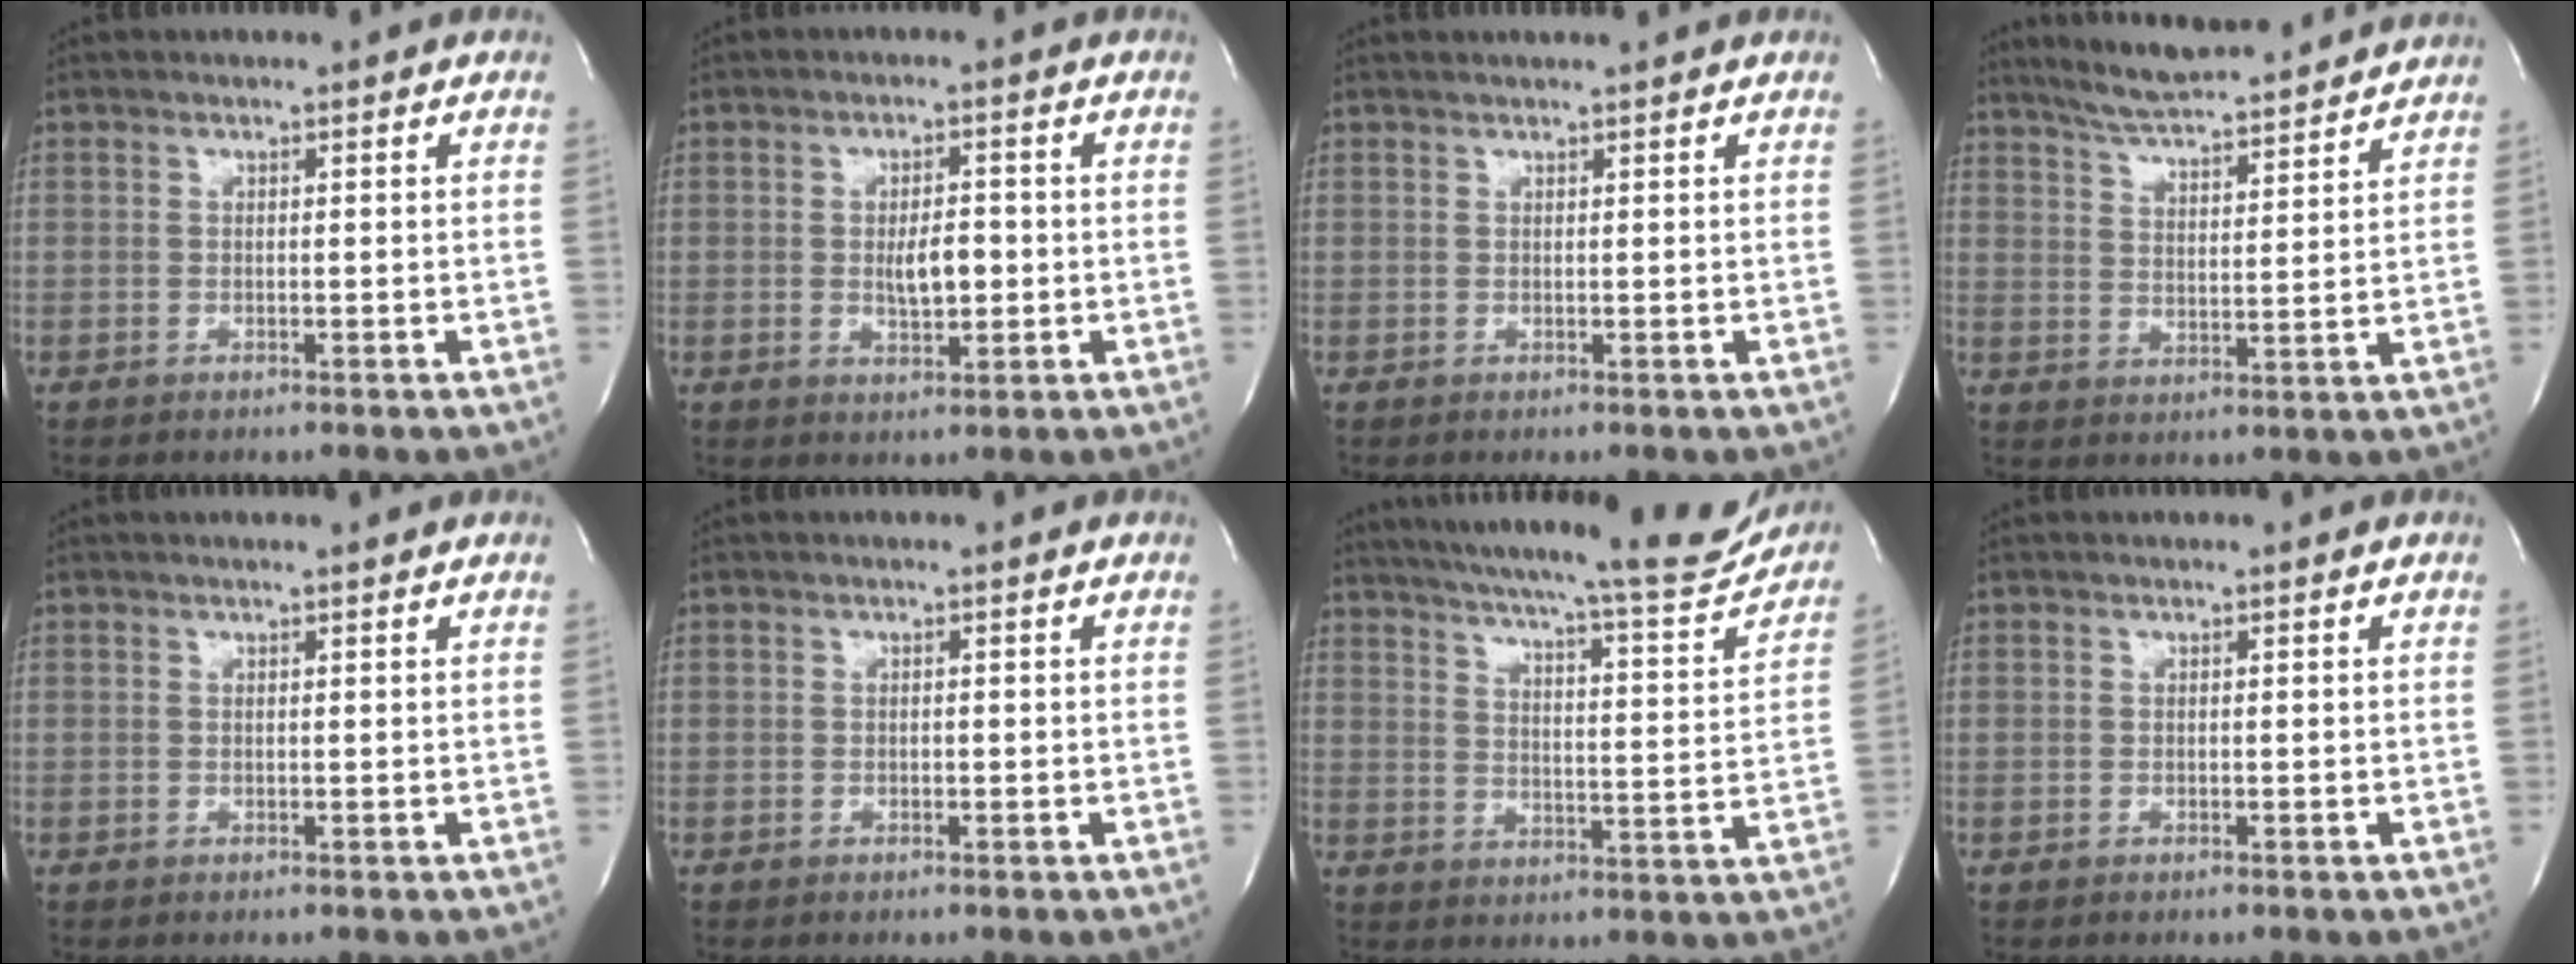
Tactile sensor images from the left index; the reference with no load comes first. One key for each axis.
{"total": 4.3, "fx": -0.7, "fy": 1.6, "fz": 3.9, "tx": -0.065, "ty": -0.007, "tz": -0.007}
{"total": 2.2, "fx": 2.0, "fy": -0.2, "fz": 0.9, "tx": -0.012, "ty": 0.012, "tz": 0.027}
{"total": 14.5, "fx": 13.2, "fy": 1.1, "fz": 5.7, "tx": -0.100, "ty": 0.009, "tz": 0.199}
{"total": 0.6, "fx": 0.5, "fy": -0.2, "fz": 0.3, "tx": -0.008, "ty": 0.000, "tz": 0.008}
{"total": 0.5, "fx": -0.5, "fy": 0.1, "fz": 0.1, "tx": -0.002, "ty": -0.004, "tz": -0.008}
{"total": 20.9, "fx": 19.2, "fy": 1.4, "fz": 8.2, "tx": -0.132, "ty": -0.047, "tz": 0.249}
{"total": 0.0}